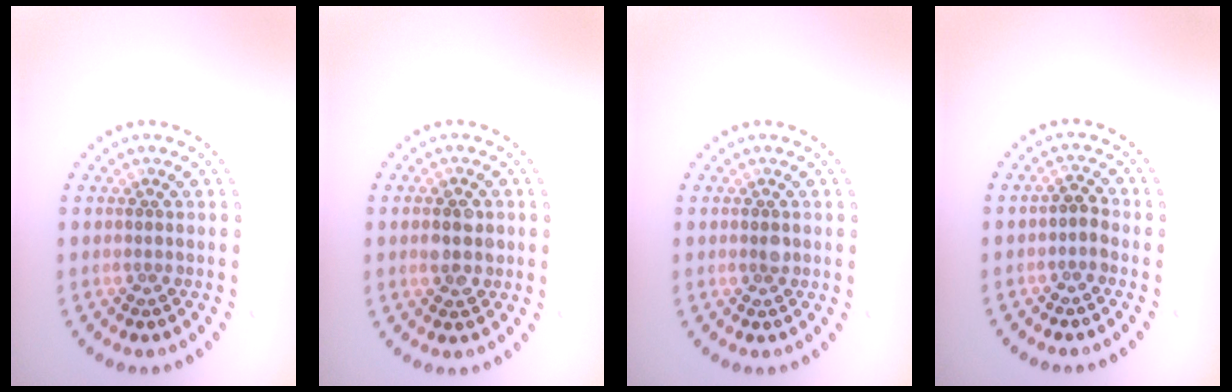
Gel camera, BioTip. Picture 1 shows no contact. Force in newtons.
{"total": 2.7, "press": 2.7, "slide": 0.2}
{"total": 0.9, "press": 0.9, "slide": 0.0}
{"total": 1.2, "press": 1.0, "slide": 0.7}